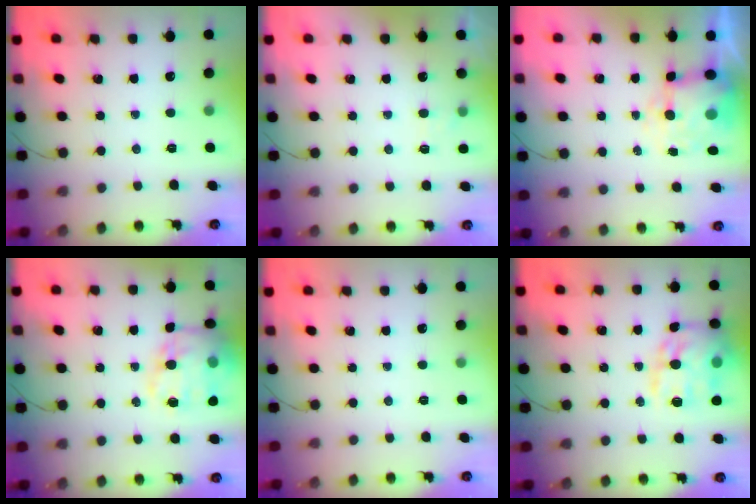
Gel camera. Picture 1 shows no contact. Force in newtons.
{"total": 1.6, "press": 1.2, "slide": 1.1}
{"total": 8.8, "press": 8.6, "slide": 1.6}
{"total": 17.2, "press": 17.0, "slide": 3.0}
{"total": 0.0}
{"total": 19.3, "press": 19.2, "slide": 1.8}